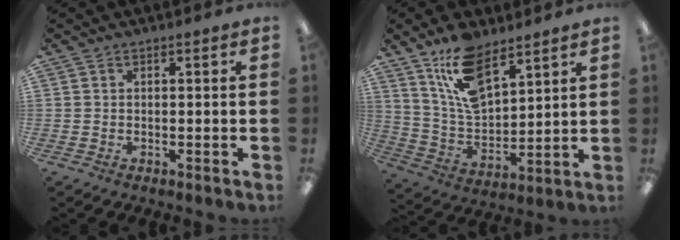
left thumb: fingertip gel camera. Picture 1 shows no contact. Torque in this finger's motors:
{"motor_torque": [0.37, 0.35, 1.10, -0.76, 0.10]}